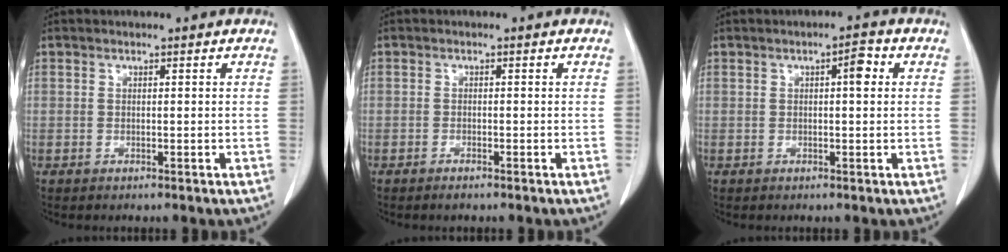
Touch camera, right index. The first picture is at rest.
{"total": 1.1, "force": [-0.9, 0.2, 0.6], "torque": [-0.013, -0.002, -0.012]}
{"total": 2.6, "force": [0.6, 0.6, 2.5], "torque": [-0.037, 0.006, 0.008]}